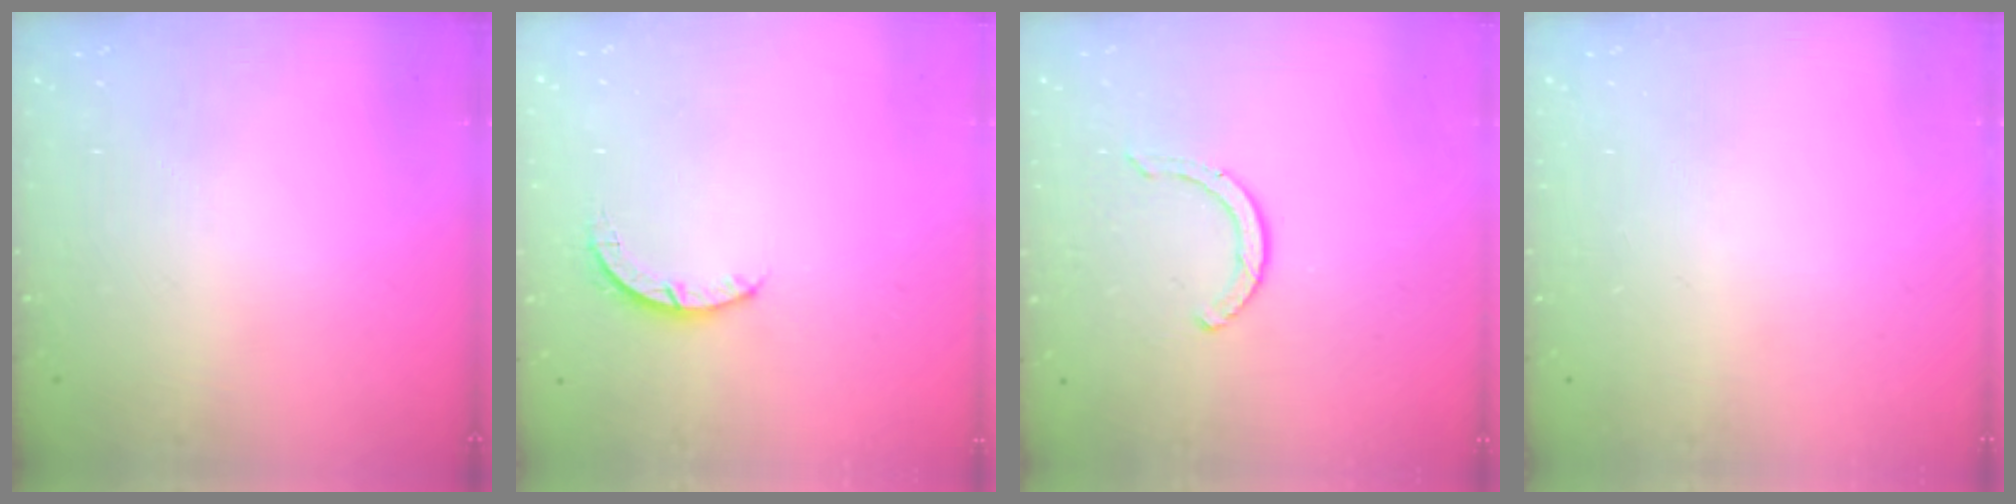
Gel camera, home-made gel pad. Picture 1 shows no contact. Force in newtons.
{"total": 2.7, "press": 2.7, "slide": 0.4}
{"total": 2.9, "press": 2.9, "slide": 0.4}
{"total": 0.0}